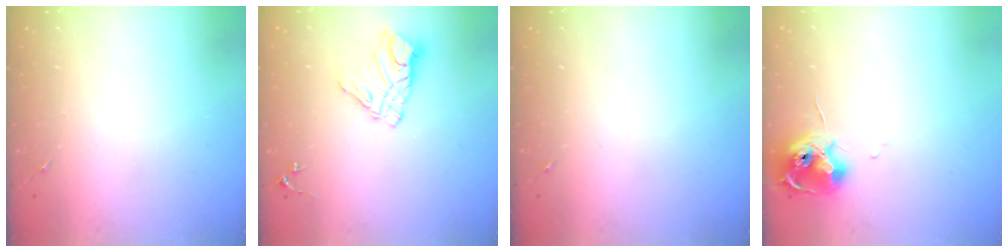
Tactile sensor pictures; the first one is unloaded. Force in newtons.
{"total": 11.3, "press": 11.2, "slide": 0.9}
{"total": 0.0}
{"total": 11.9, "press": 11.8, "slide": 1.2}